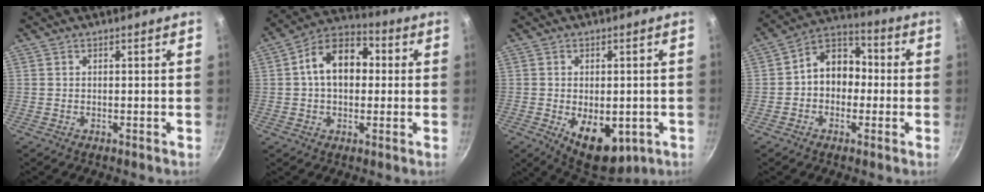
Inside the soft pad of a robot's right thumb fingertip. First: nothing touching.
{"total": 13.1, "force": [1.5, 9.0, 9.4], "torque": [-0.112, 0.031, 0.003]}
{"total": 11.1, "force": [-2.9, 6.4, 8.6], "torque": [-0.090, -0.009, -0.024]}
{"total": 10.0, "force": [-0.6, 7.8, 6.1], "torque": [-0.044, 0.037, -0.031]}